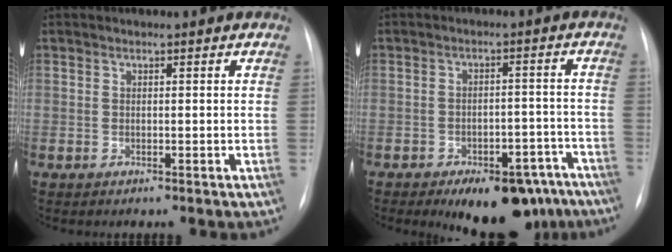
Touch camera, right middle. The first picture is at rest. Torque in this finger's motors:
{"motor_torque": [1.08, -1.06, 0.22, 0.09]}